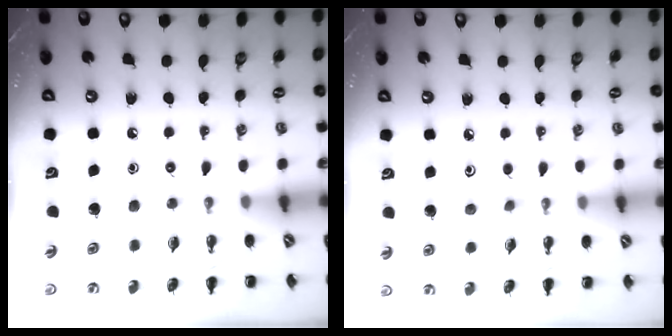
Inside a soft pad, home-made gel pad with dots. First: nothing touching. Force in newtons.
{"total": 3.2, "press": 3.0, "slide": 1.2}